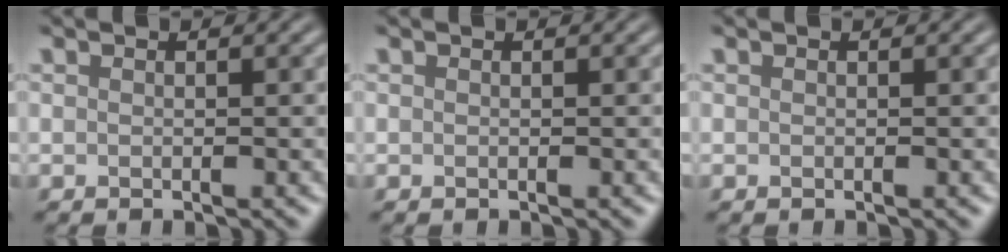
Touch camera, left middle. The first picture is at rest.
{"total": 0.0}
{"total": 0.0}